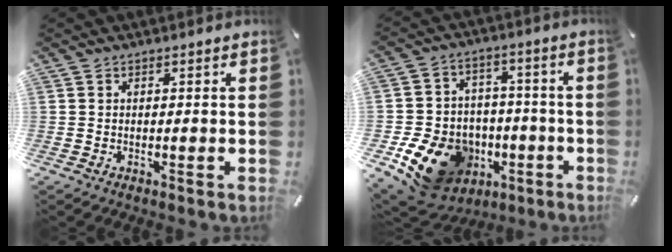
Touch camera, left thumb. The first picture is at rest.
{"total": 16.2, "force": [-6.5, 13.0, 7.1], "torque": [-0.112, 0.040, -0.093]}